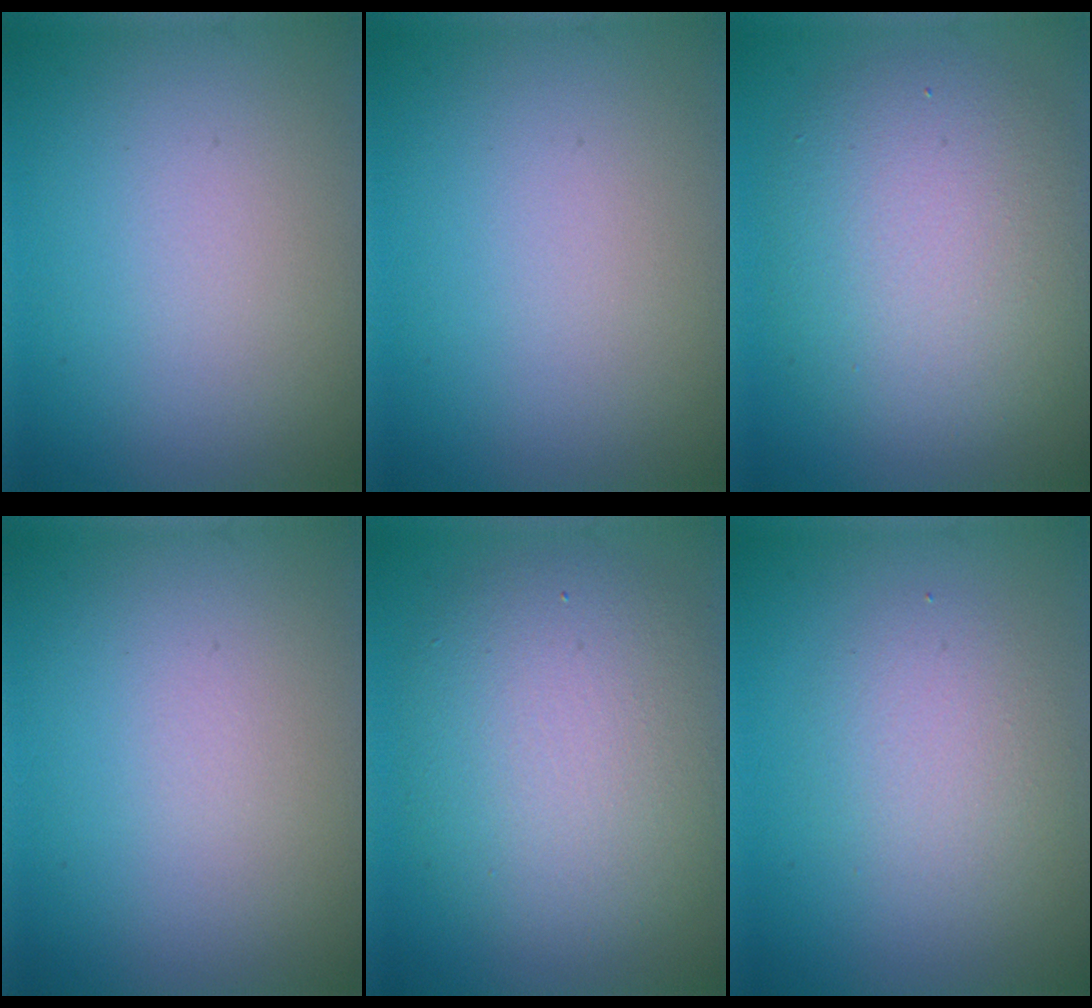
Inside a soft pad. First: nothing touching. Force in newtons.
{"total": 0.0}
{"total": 7.2, "press": 7.1, "slide": 0.5}
{"total": 0.0}
{"total": 7.5, "press": 7.5, "slide": 0.5}
{"total": 2.8, "press": 2.8, "slide": 0.1}